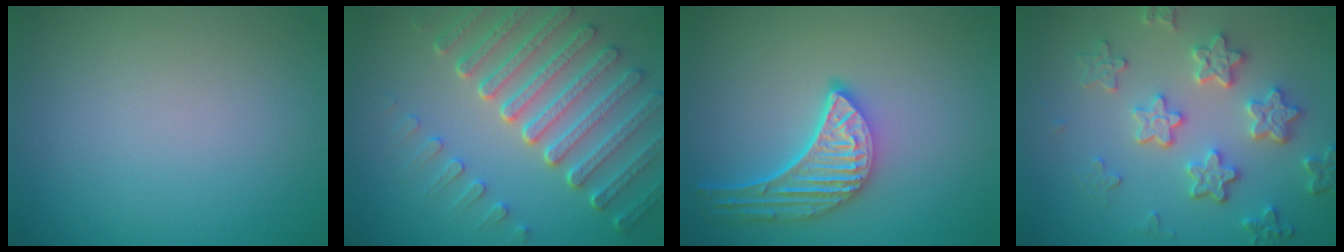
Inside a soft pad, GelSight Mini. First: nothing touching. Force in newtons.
{"total": 7.3, "press": 5.5, "slide": 4.8}
{"total": 5.4, "press": 4.3, "slide": 3.3}
{"total": 4.7, "press": 4.1, "slide": 2.3}